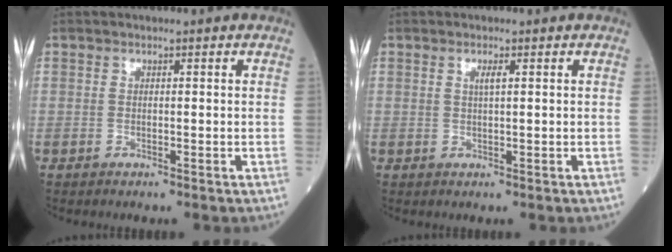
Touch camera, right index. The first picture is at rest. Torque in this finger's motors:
{"motor_torque": [0.04, 0.06, -0.01, 0.03]}